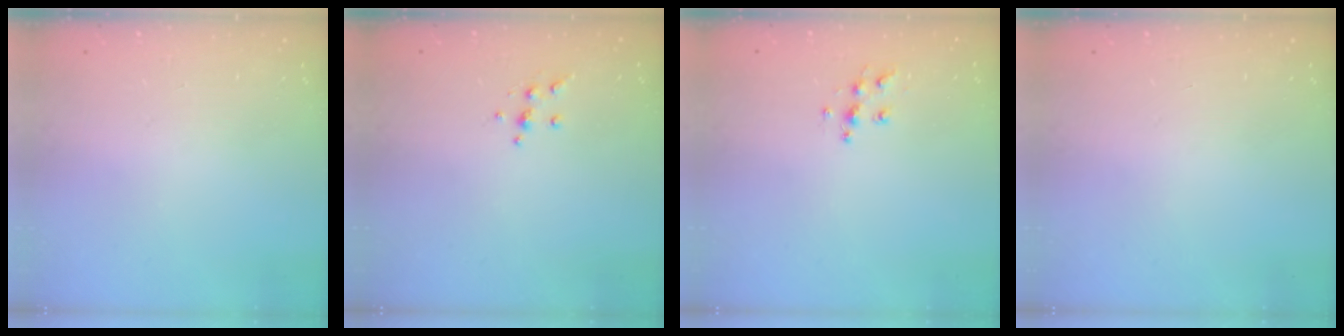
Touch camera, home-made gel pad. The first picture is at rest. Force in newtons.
{"total": 4.3, "press": 4.2, "slide": 1.1}
{"total": 6.6, "press": 6.5, "slide": 0.3}
{"total": 0.0}